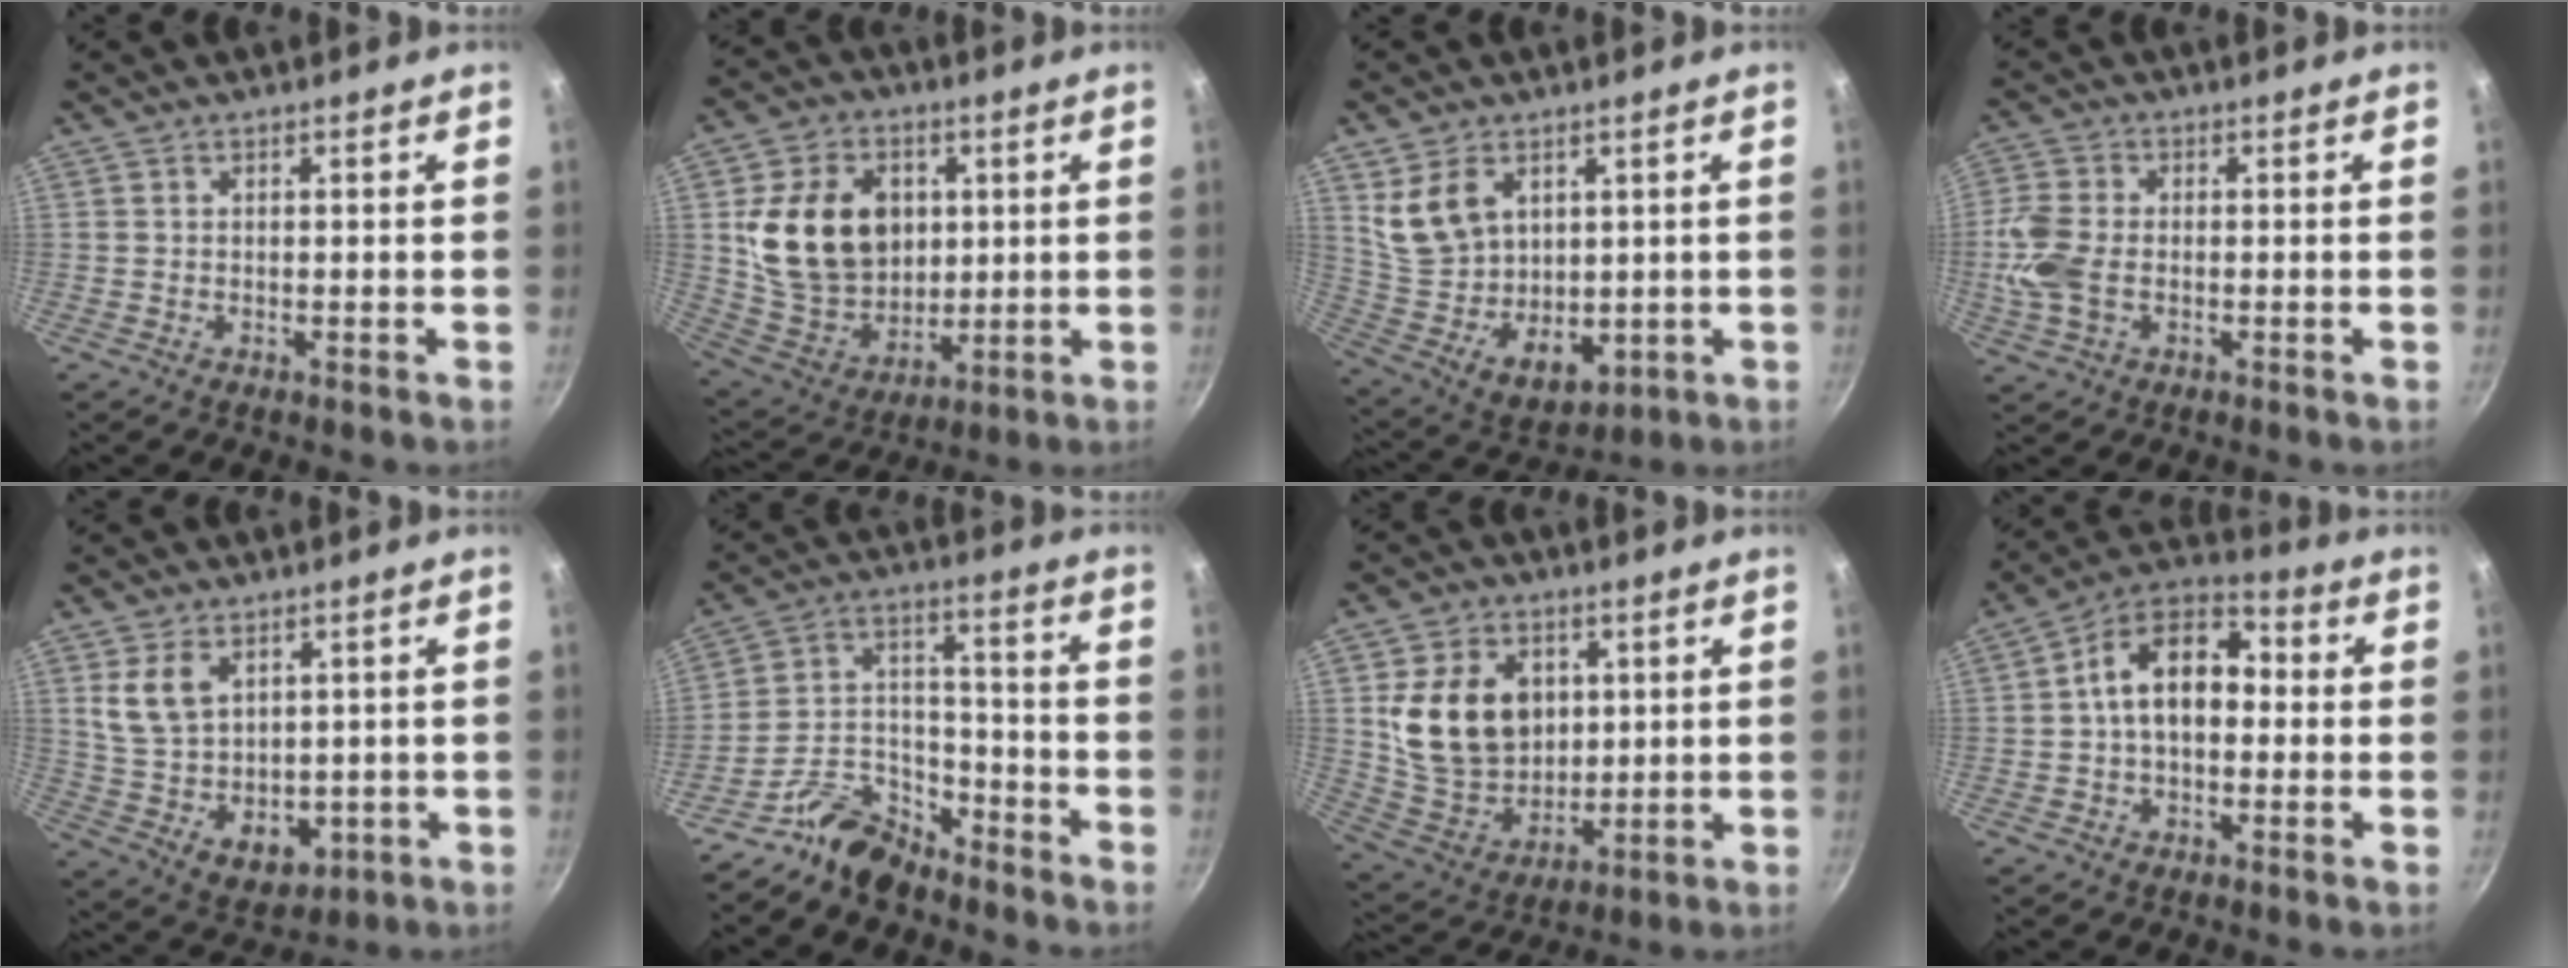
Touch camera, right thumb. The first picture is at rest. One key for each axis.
{"total": 18.7, "fx": 3.3, "fy": 14.3, "fz": 11.6, "tx": -0.180, "ty": -0.006, "tz": 0.070}
{"total": 13.8, "fx": 4.6, "fy": 9.8, "fz": 8.6, "tx": -0.123, "ty": -0.037, "tz": 0.113}
{"total": 8.3, "fx": -1.2, "fy": 5.5, "fz": 6.1, "tx": -0.135, "ty": 0.005, "tz": -0.031}
{"total": 11.6, "fx": 3.3, "fy": 8.3, "fz": 7.4, "tx": -0.108, "ty": -0.027, "tz": 0.084}
{"total": 10.5, "fx": -8.5, "fy": 5.0, "fz": 3.5, "tx": -0.043, "ty": 0.095, "tz": -0.168}
{"total": 16.5, "fx": 3.2, "fy": 12.6, "fz": 10.0, "tx": -0.153, "ty": -0.012, "tz": 0.070}
{"total": 13.2, "fx": 0.4, "fy": 8.6, "fz": 10.0, "tx": -0.124, "ty": 0.043, "tz": -0.015}